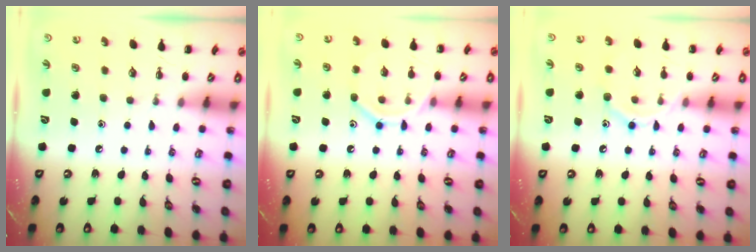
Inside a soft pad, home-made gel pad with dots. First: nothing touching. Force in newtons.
{"total": 10.0, "press": 9.9, "slide": 1.1}
{"total": 9.8, "press": 9.7, "slide": 1.3}